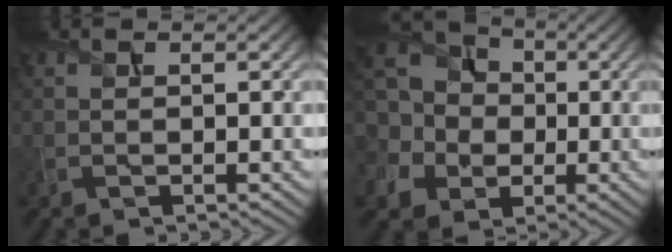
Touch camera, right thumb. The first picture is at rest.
{"total": 12.9, "force": [0.8, 10.9, 6.9], "torque": [-0.202, 0.014, -0.016]}